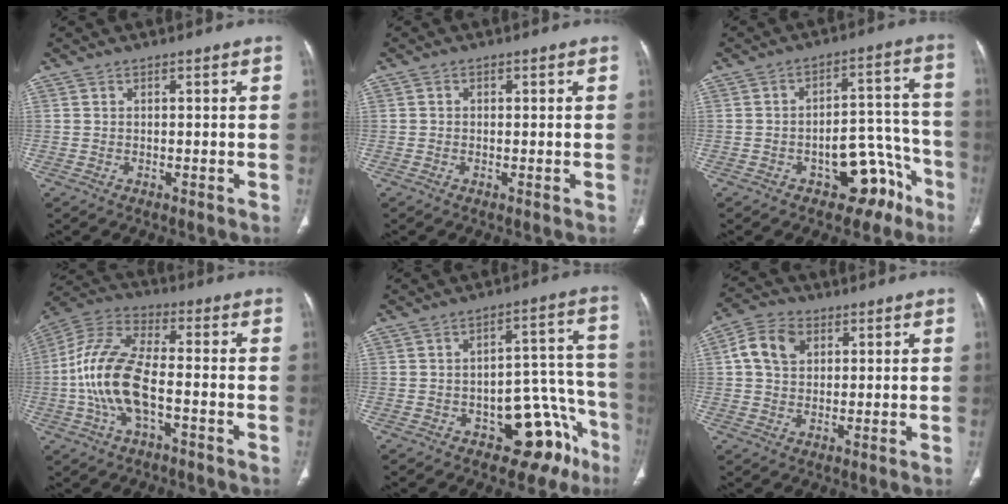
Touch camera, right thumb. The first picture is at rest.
{"total": 0.6, "force": [0.0, 0.6, 0.2], "torque": [0.000, 0.001, -0.003]}
{"total": 11.8, "force": [-6.8, 6.6, 7.0], "torque": [-0.044, 0.074, -0.089]}
{"total": 14.3, "force": [-3.0, 6.4, 12.4], "torque": [-0.266, 0.034, -0.060]}
{"total": 14.6, "force": [-7.9, 8.3, 9.0], "torque": [-0.048, 0.085, -0.100]}
{"total": 7.8, "force": [2.3, 5.8, 4.7], "torque": [-0.081, 0.009, 0.037]}